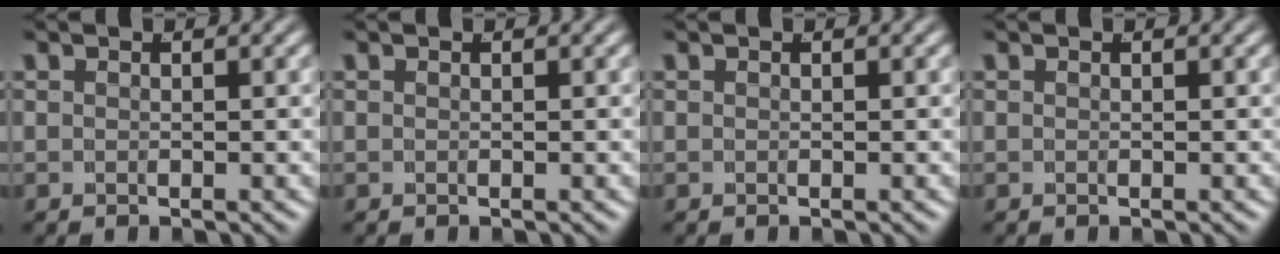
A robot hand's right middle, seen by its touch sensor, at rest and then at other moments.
{"total": 0.0}
{"total": 0.0}
{"total": 0.0}